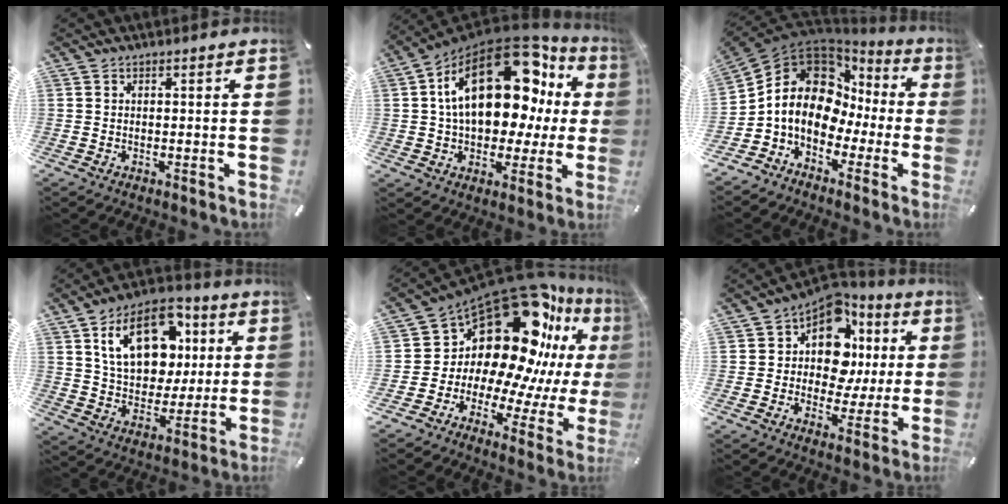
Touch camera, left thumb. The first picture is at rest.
{"total": 24.4, "force": [6.7, 14.0, 18.9], "torque": [-0.312, -0.040, 0.110]}
{"total": 13.7, "force": [1.2, 11.3, 7.6], "torque": [-0.154, -0.020, 0.016]}
{"total": 17.6, "force": [6.4, 12.3, 10.8], "torque": [-0.173, -0.007, 0.116]}
{"total": 22.8, "force": [12.0, 13.9, 13.5], "torque": [-0.201, -0.136, 0.222]}
{"total": 13.0, "force": [4.5, 9.5, 7.6], "torque": [-0.121, -0.042, 0.085]}